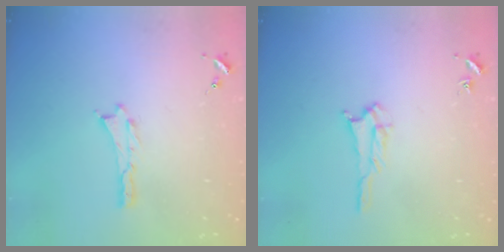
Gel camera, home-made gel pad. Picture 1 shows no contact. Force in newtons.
{"total": 1.6, "press": 1.6, "slide": 0.3}